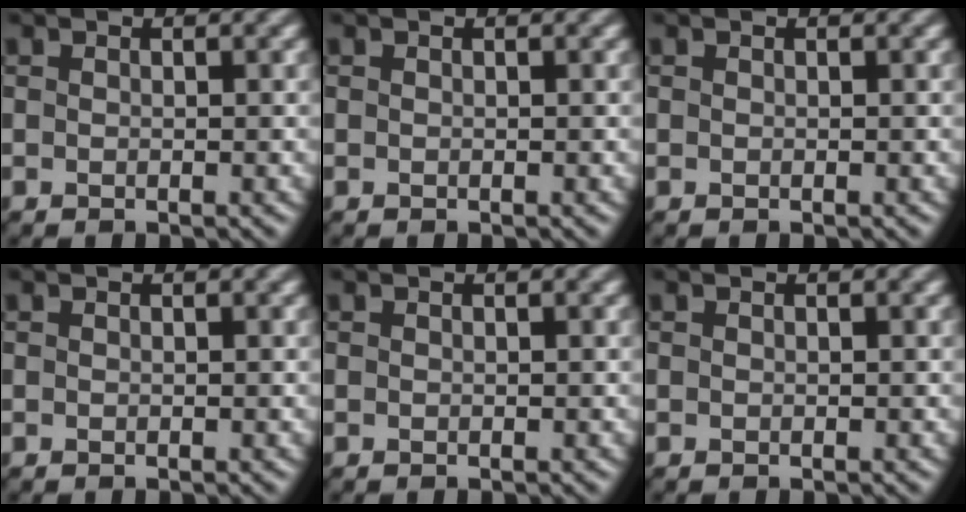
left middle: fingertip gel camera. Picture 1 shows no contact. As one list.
[{"total": 0.0}, {"total": 0.0}, {"total": 0.0}, {"total": 0.0}, {"total": 0.0}]